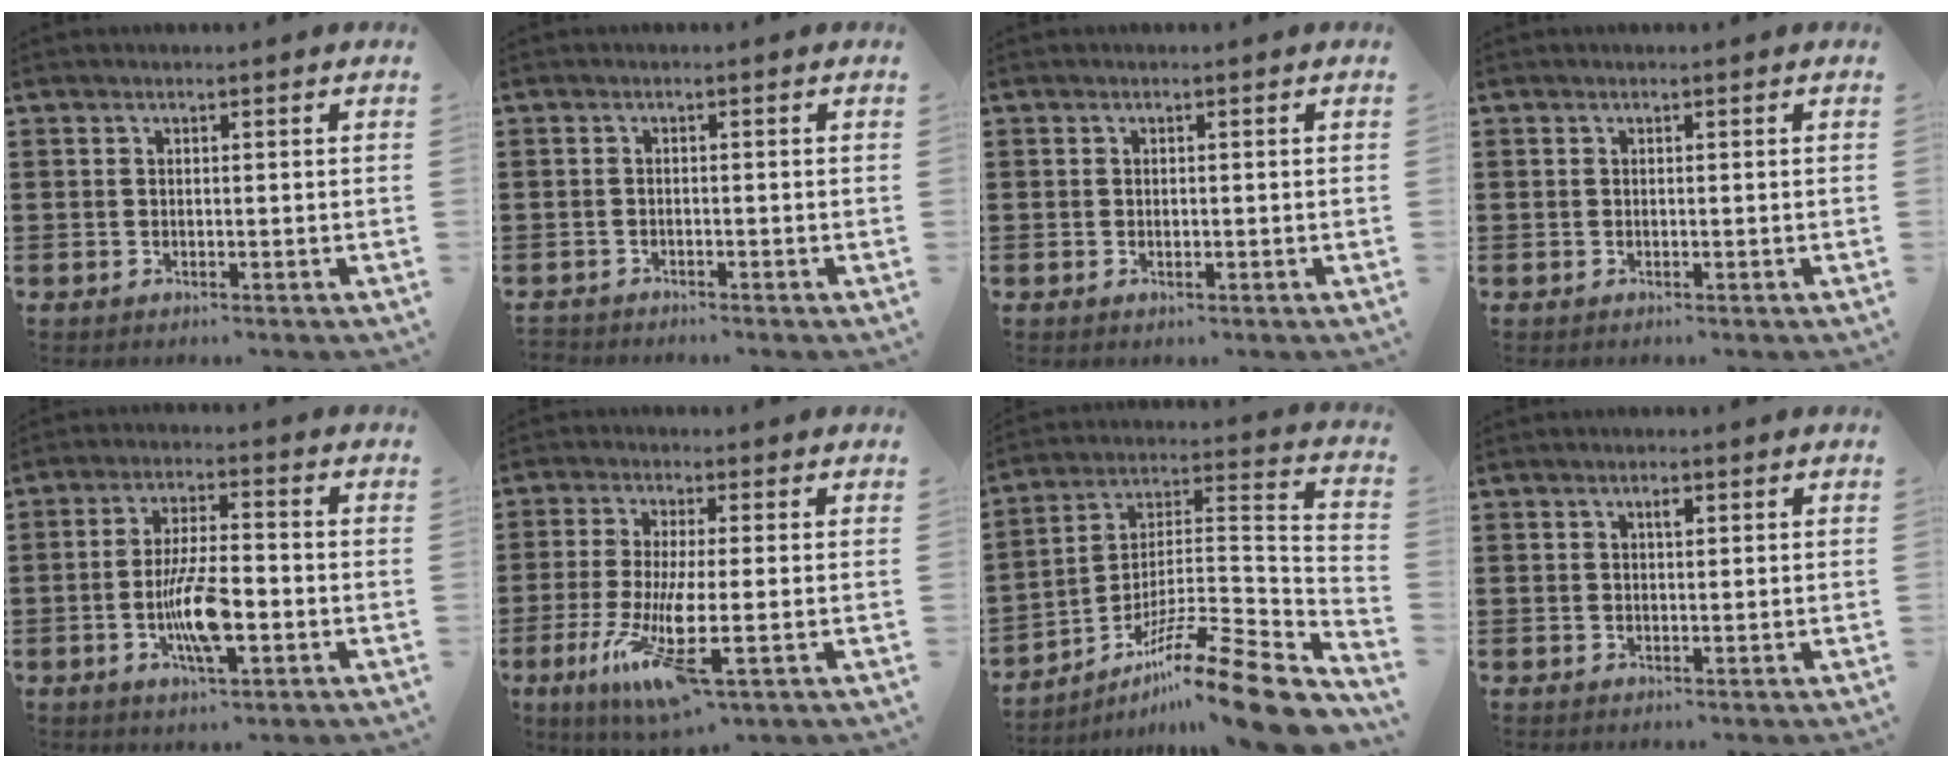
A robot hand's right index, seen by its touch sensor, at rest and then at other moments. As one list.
[{"total": 1.2, "force": [-1.2, 0.1, -0.2], "torque": [-0.001, 0.003, -0.027]}, {"total": 0.6, "force": [-0.1, 0.4, 0.5], "torque": [-0.011, 0.000, -0.001]}, {"total": 0.0}, {"total": 9.2, "force": [-2.3, 2.8, 8.4], "torque": [-0.171, -0.008, -0.043]}, {"total": 9.5, "force": [-3.1, 1.3, 8.9], "torque": [-0.195, -0.022, -0.059]}, {"total": 14.5, "force": [-10.3, 1.6, 10.1], "torque": [-0.156, 0.021, -0.187]}, {"total": 1.2, "force": [0.5, 0.4, 1.0], "torque": [-0.020, 0.004, 0.007]}]